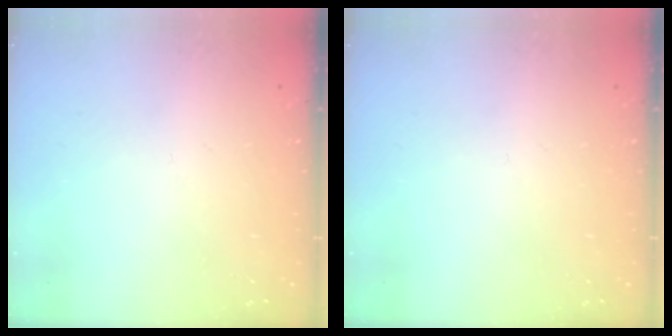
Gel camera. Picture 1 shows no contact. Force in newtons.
{"total": 0.0}